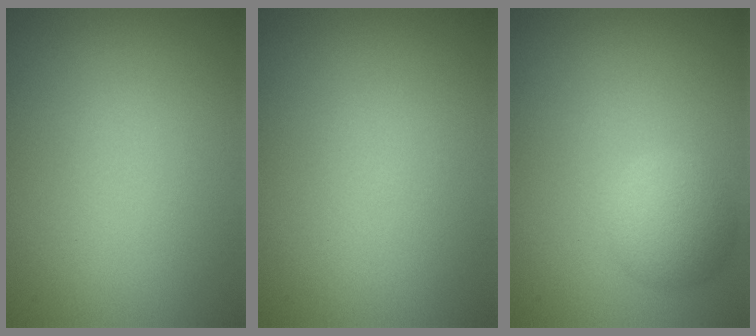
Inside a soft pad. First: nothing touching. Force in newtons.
{"total": 0.0}
{"total": 3.2, "press": 3.2, "slide": 0.2}